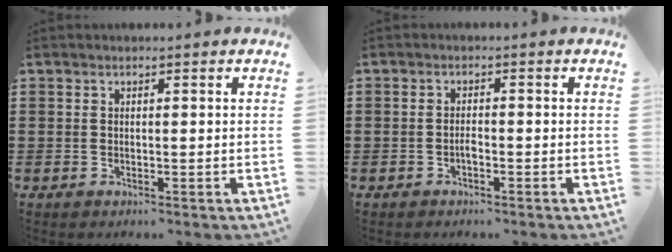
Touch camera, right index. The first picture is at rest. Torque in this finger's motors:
{"motor_torque": [2.14, 0.00, 0.32, 0.02]}